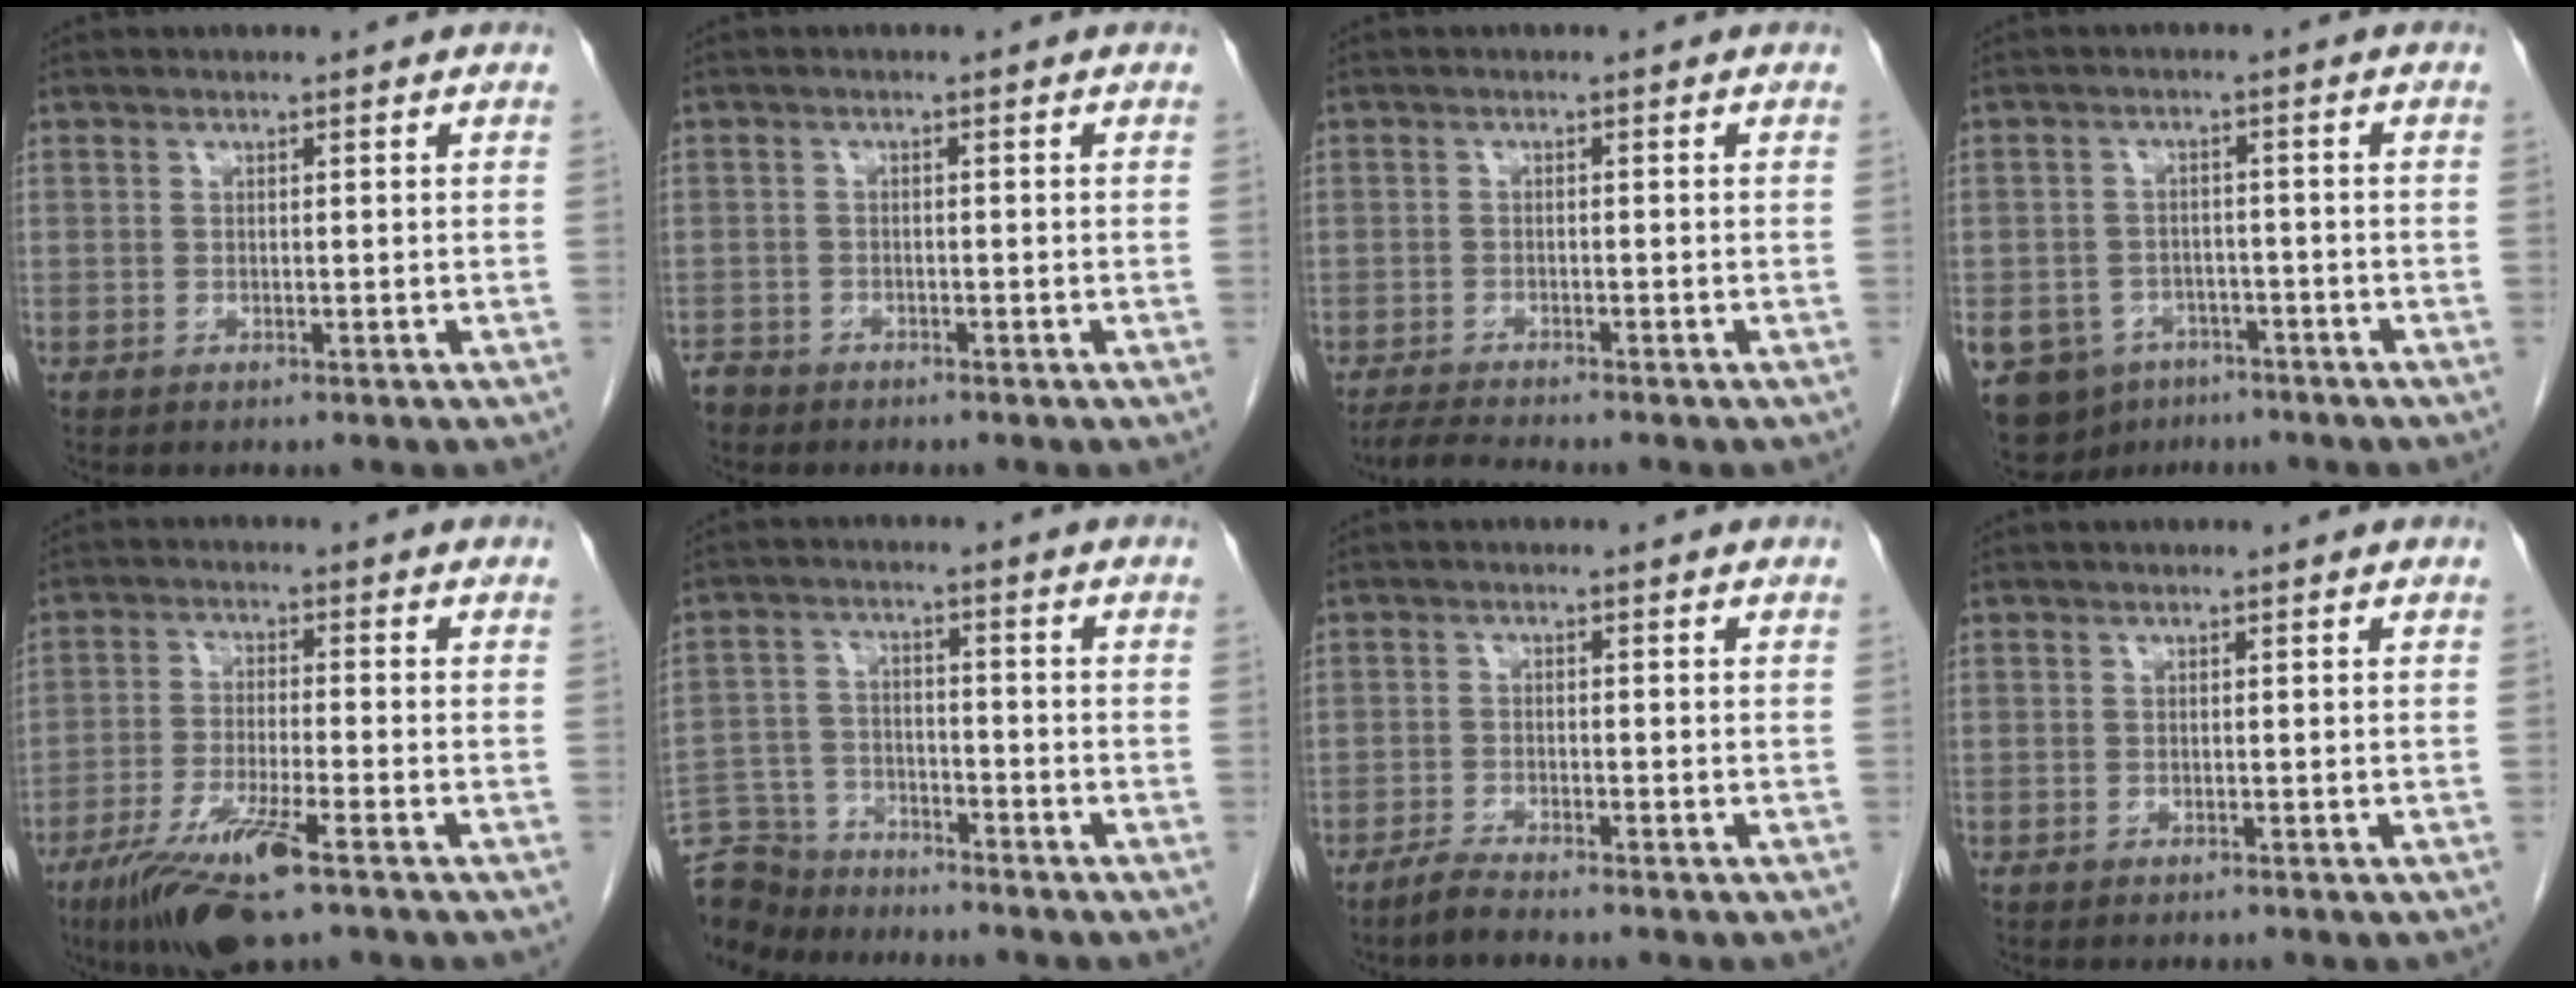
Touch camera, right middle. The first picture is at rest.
{"total": 2.1, "force": [-1.9, 1.0, 0.0], "torque": [-0.007, 0.000, -0.036]}
{"total": 3.2, "force": [-3.0, -0.7, 1.0], "torque": [-0.027, -0.019, -0.054]}
{"total": 10.9, "force": [-6.0, 8.4, 3.5], "torque": [-0.089, 0.003, -0.082]}
{"total": 10.5, "force": [-6.3, 1.1, 8.3], "torque": [-0.162, -0.026, -0.110]}
{"total": 11.4, "force": [-10.8, 3.7, 1.1], "torque": [-0.036, 0.016, -0.194]}
{"total": 2.5, "force": [-2.2, -0.1, 1.1], "torque": [-0.032, -0.005, -0.045]}
{"total": 0.0}